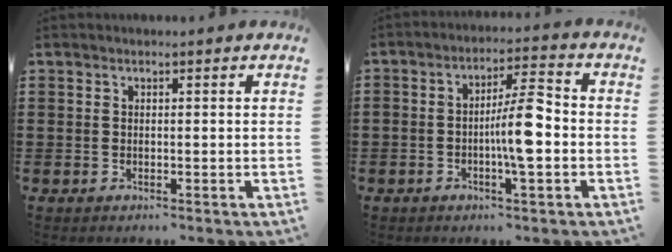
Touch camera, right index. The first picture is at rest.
{"total": 7.5, "force": [-1.5, 1.4, 7.2], "torque": [-0.132, 0.005, -0.032]}